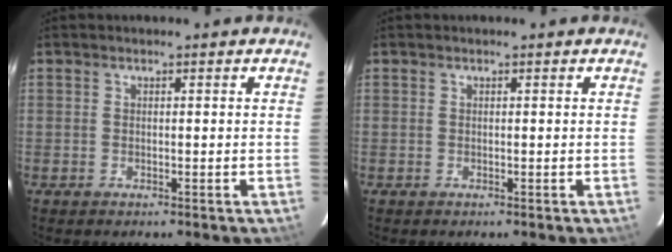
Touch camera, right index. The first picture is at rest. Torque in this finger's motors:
{"motor_torque": [0.11, 0.02, -0.01, 0.01]}